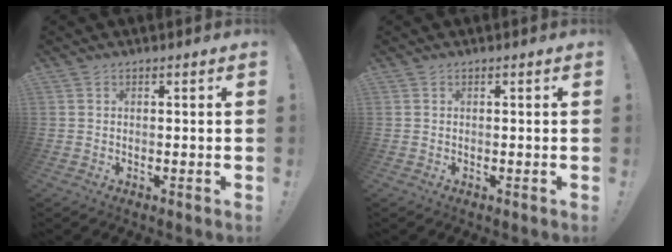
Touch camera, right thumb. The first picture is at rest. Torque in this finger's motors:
{"motor_torque": [0.00, 0.00, -0.01, 0.02, 0.00]}